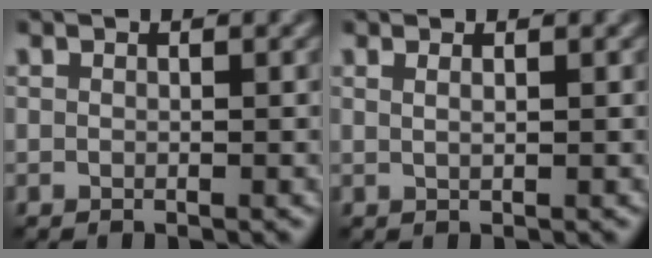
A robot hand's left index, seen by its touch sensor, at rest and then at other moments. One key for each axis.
{"total": 1.0, "fx": 0.5, "fy": 0.4, "fz": 0.8, "tx": -0.006, "ty": -0.004, "tz": 0.003}